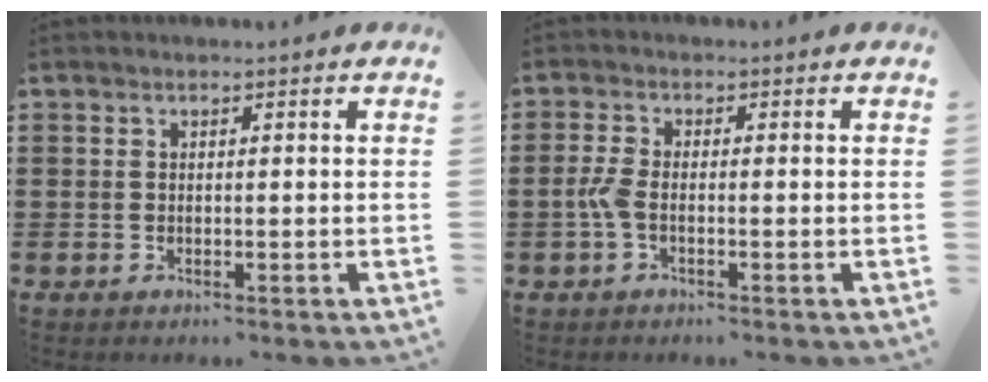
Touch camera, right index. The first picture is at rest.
{"total": 2.8, "force": [-0.8, 1.0, 2.5], "torque": [-0.067, -0.005, -0.022]}